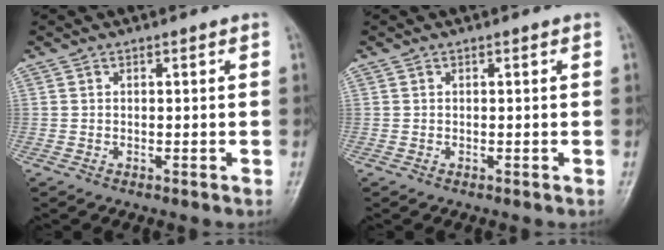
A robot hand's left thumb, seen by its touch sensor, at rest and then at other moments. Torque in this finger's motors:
{"motor_torque": [0.01, 0.00, 0.00, -0.02, 0.00]}